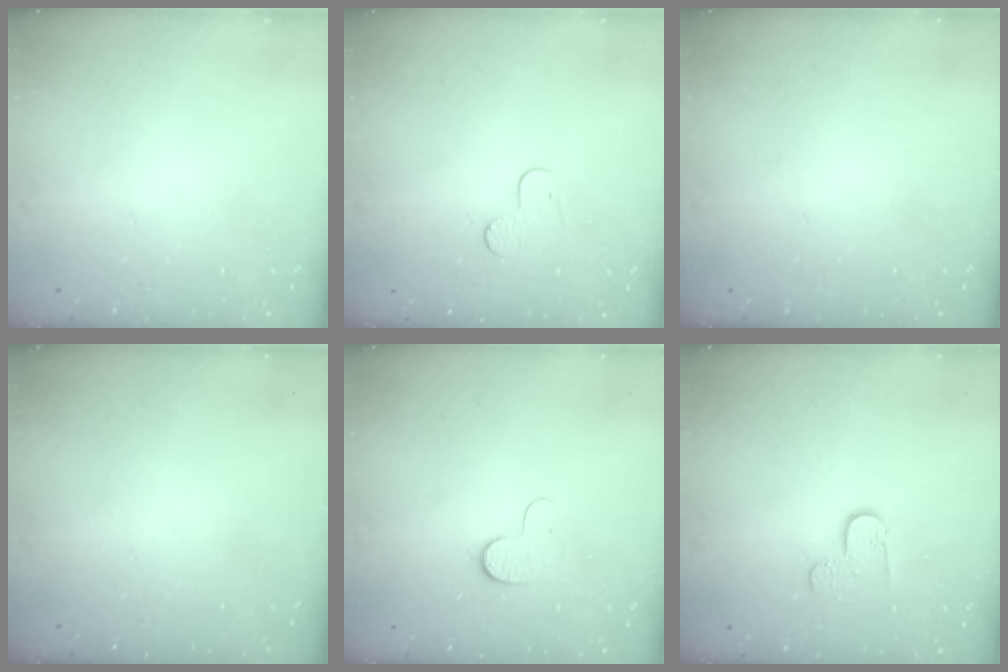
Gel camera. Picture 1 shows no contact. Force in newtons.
{"total": 4.9, "press": 4.8, "slide": 0.5}
{"total": 0.0}
{"total": 0.0}
{"total": 5.4, "press": 5.3, "slide": 1.2}
{"total": 3.3, "press": 3.3, "slide": 0.3}